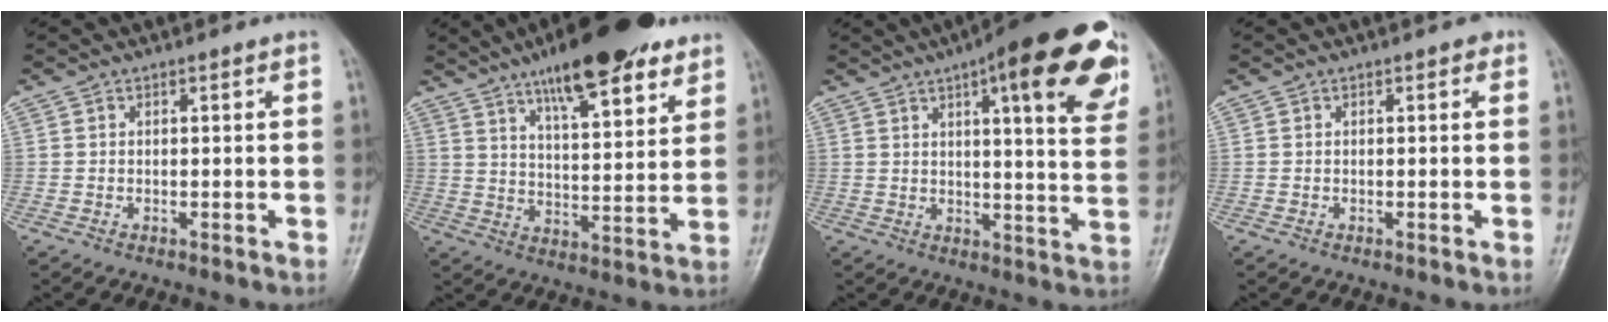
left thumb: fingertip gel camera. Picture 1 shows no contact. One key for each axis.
{"total": 18.6, "fx": 12.3, "fy": 5.4, "fz": 12.9, "tx": -0.164, "ty": -0.048, "tz": 0.190}
{"total": 21.1, "fx": 10.7, "fy": 5.4, "fz": 17.4, "tx": -0.206, "ty": -0.027, "tz": 0.129}
{"total": 0.6, "fx": 0.2, "fy": 0.4, "fz": 0.4, "tx": 0.003, "ty": 0.002, "tz": -0.003}